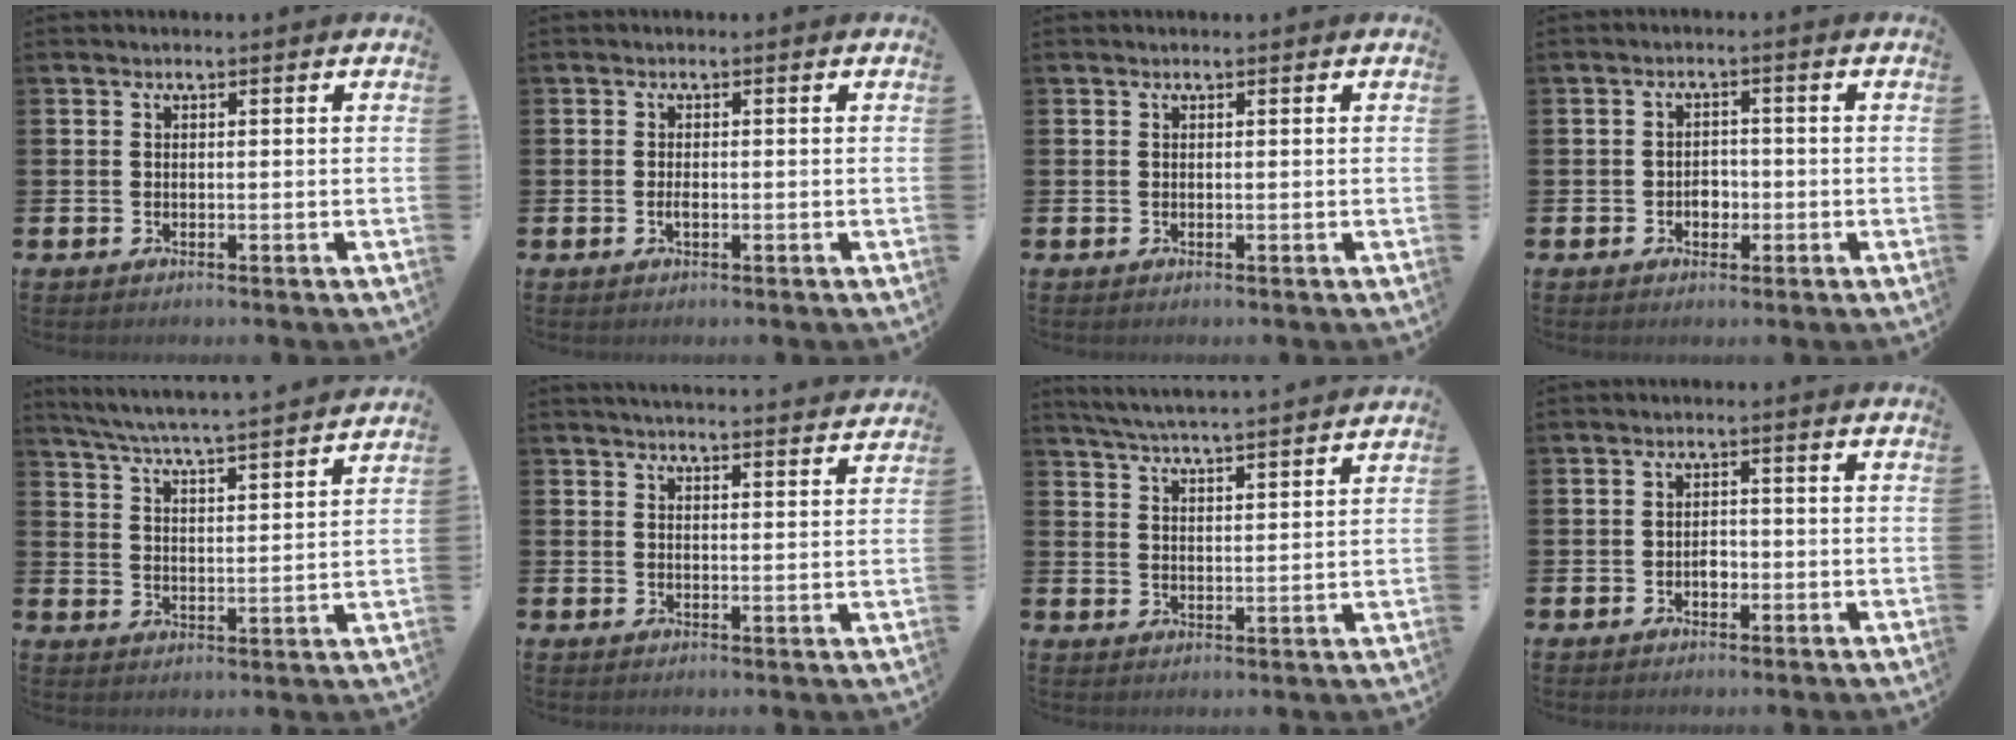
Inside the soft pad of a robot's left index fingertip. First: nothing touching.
{"total": 1.1, "force": [-0.3, 0.4, 1.0], "torque": [-0.017, -0.001, -0.007]}
{"total": 0.0}
{"total": 2.2, "force": [-0.8, 1.7, 1.0], "torque": [-0.012, 0.001, -0.019]}
{"total": 6.2, "force": [6.0, -0.4, 1.6], "torque": [-0.055, -0.048, 0.102]}
{"total": 3.9, "force": [3.9, -0.4, 0.2], "torque": [-0.007, -0.028, 0.068]}
{"total": 5.4, "force": [5.3, -0.3, 0.8], "torque": [-0.036, -0.035, 0.094]}
{"total": 1.7, "force": [-0.6, 1.2, 1.0], "torque": [-0.009, 0.000, -0.015]}